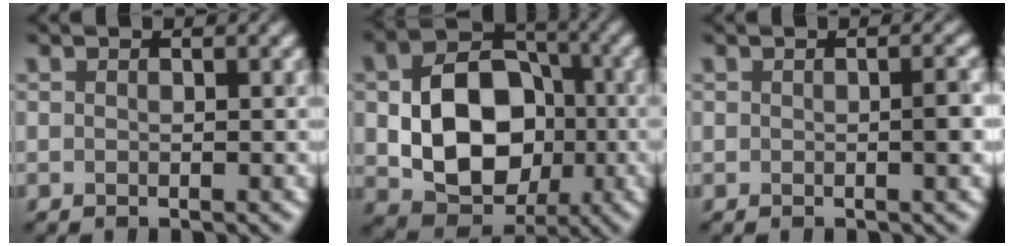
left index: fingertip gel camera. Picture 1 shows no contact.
{"total": 10.2, "force": [-1.0, 7.2, 7.1], "torque": [-0.119, 0.007, -0.017]}
{"total": 1.2, "force": [-0.1, 0.5, 1.1], "torque": [-0.014, 0.003, 0.000]}